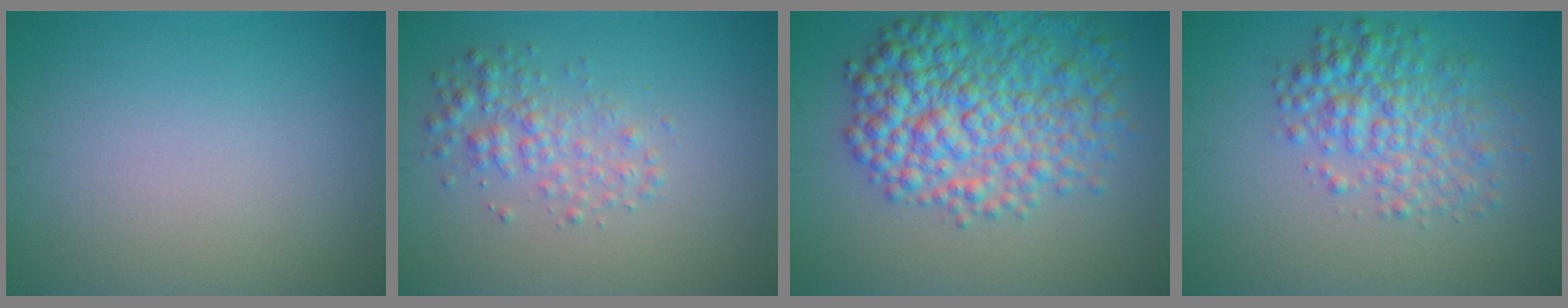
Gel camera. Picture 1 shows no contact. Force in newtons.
{"total": 2.6, "press": 2.6, "slide": 0.0}
{"total": 8.5, "press": 8.5, "slide": 0.2}
{"total": 4.5, "press": 4.5, "slide": 0.1}